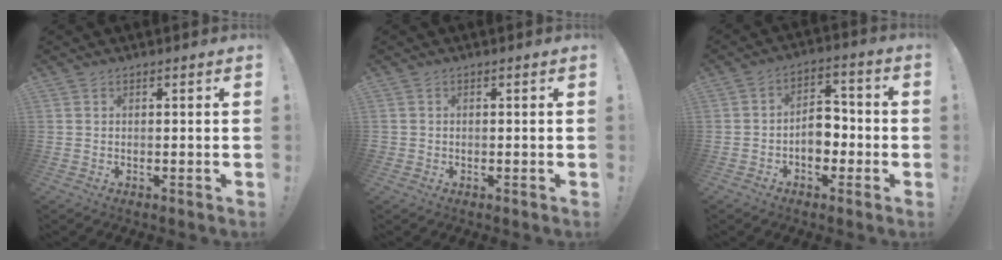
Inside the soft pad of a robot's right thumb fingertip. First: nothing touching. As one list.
[{"total": 1.0, "force": [0.1, 1.0, 0.1], "torque": [-0.001, 0.003, 0.002]}, {"total": 9.7, "force": [-2.4, 7.1, 6.2], "torque": [-0.094, 0.019, -0.042]}]